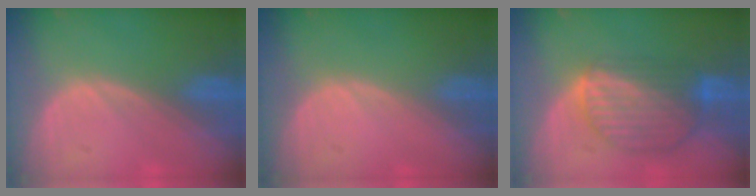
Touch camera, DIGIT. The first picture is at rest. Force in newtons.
{"total": 0.0}
{"total": 8.7, "press": 7.7, "slide": 4.1}